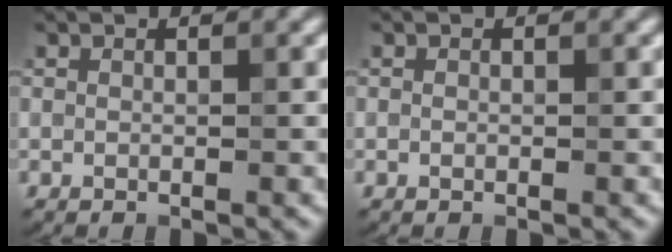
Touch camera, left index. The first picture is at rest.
{"total": 0.0}